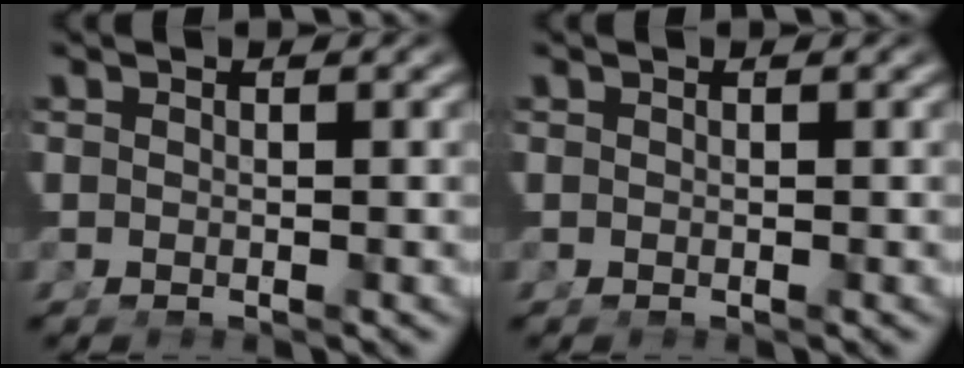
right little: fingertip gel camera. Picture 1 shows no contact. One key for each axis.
{"total": 0.0}